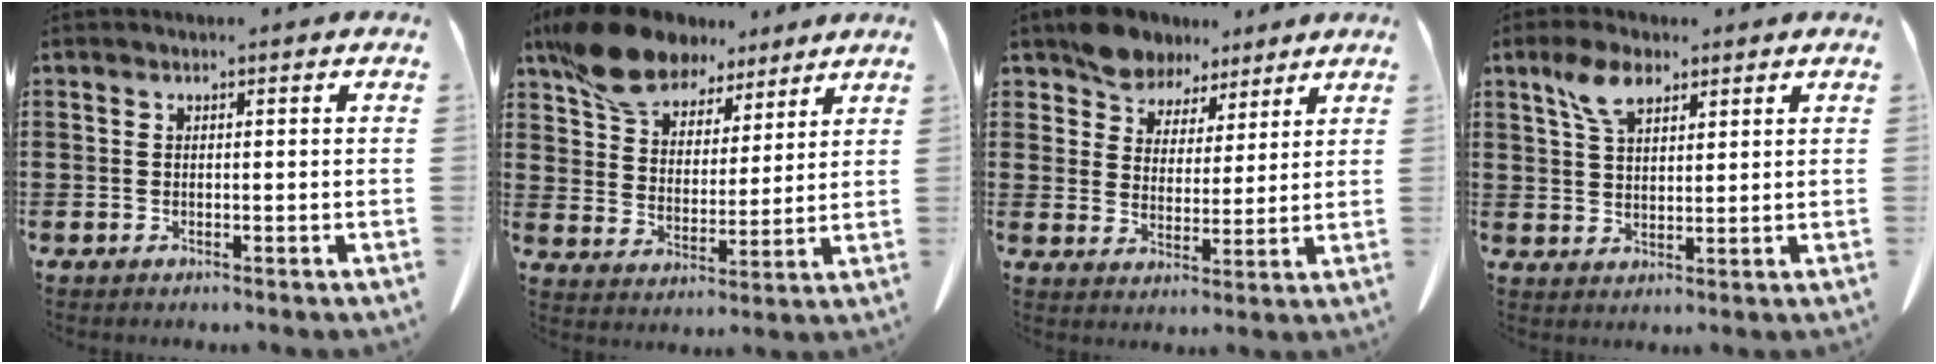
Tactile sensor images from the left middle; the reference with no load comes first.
{"total": 11.2, "force": [9.2, 4.9, 4.3], "torque": [-0.118, -0.030, 0.175]}
{"total": 7.2, "force": [6.1, 3.7, 1.1], "torque": [-0.046, -0.016, 0.118]}
{"total": 6.0, "force": [3.6, 2.7, 3.9], "torque": [-0.089, 0.007, 0.067]}